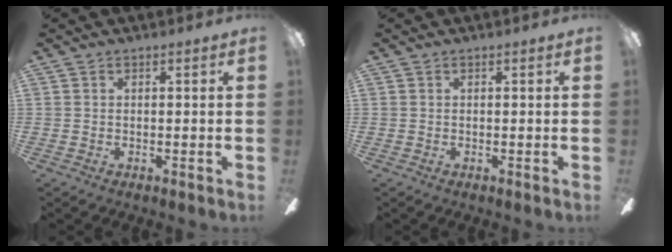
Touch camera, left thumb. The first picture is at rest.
{"total": 0.0}